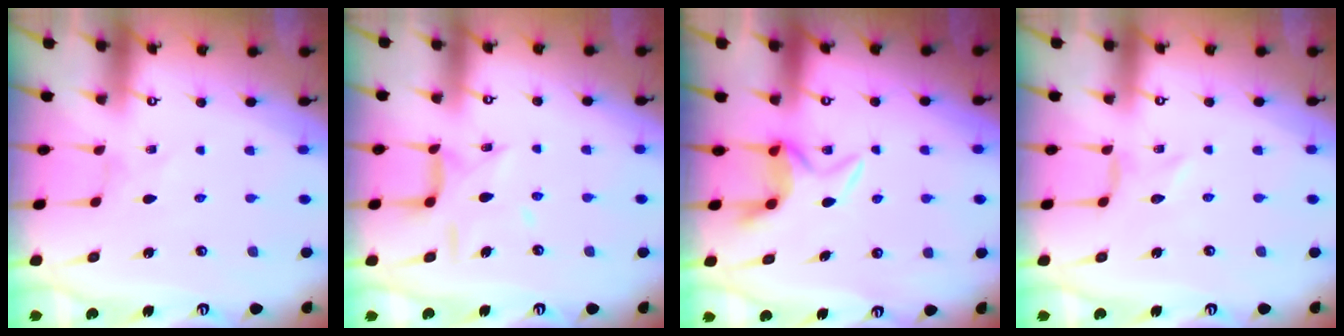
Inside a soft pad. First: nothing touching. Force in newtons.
{"total": 12.2, "press": 12.1, "slide": 0.9}
{"total": 6.2, "press": 6.1, "slide": 0.7}
{"total": 0.0}